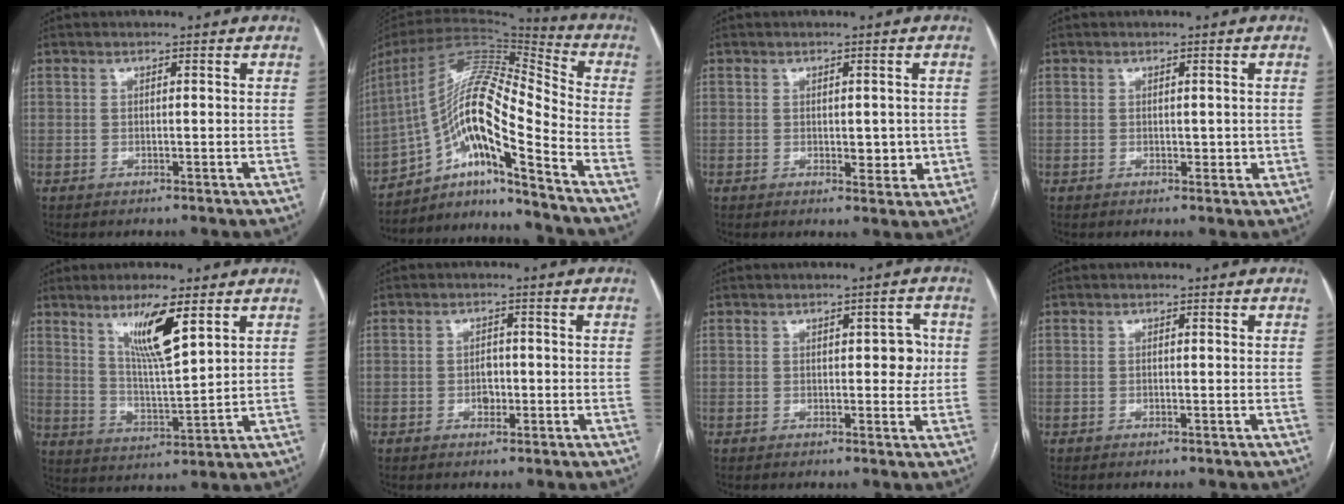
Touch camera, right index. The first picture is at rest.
{"total": 18.1, "force": [-10.7, 1.0, 14.6], "torque": [-0.285, 0.017, -0.189]}
{"total": 3.6, "force": [-0.2, 2.0, 3.0], "torque": [-0.033, -0.001, 0.005]}
{"total": 1.8, "force": [0.1, 1.3, 1.3], "torque": [-0.016, 0.004, 0.005]}
{"total": 9.1, "force": [5.1, 0.7, 7.6], "torque": [-0.138, -0.012, 0.097]}
{"total": 2.1, "force": [-0.6, 1.5, 1.3], "torque": [-0.016, 0.006, -0.008]}
{"total": 3.8, "force": [0.4, 1.8, 3.4], "torque": [-0.034, 0.010, 0.006]}
{"total": 0.0}